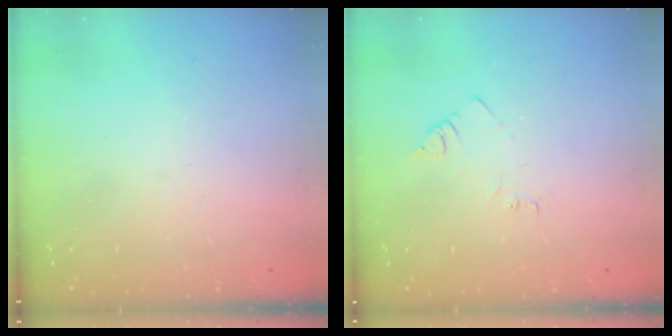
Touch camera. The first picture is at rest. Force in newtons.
{"total": 2.9, "press": 2.9, "slide": 0.4}